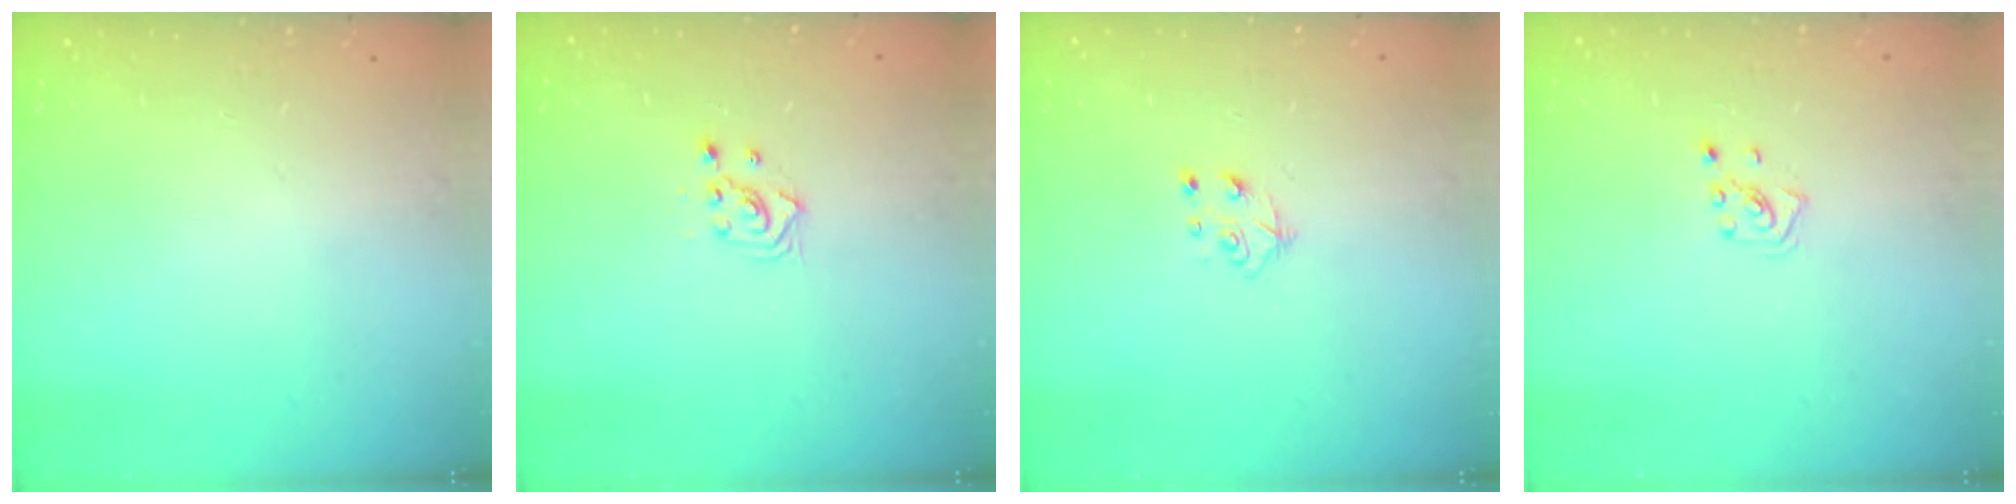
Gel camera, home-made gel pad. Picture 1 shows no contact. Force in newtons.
{"total": 2.3, "press": 2.3, "slide": 0.3}
{"total": 5.6, "press": 5.6, "slide": 0.5}
{"total": 2.6, "press": 2.6, "slide": 0.5}